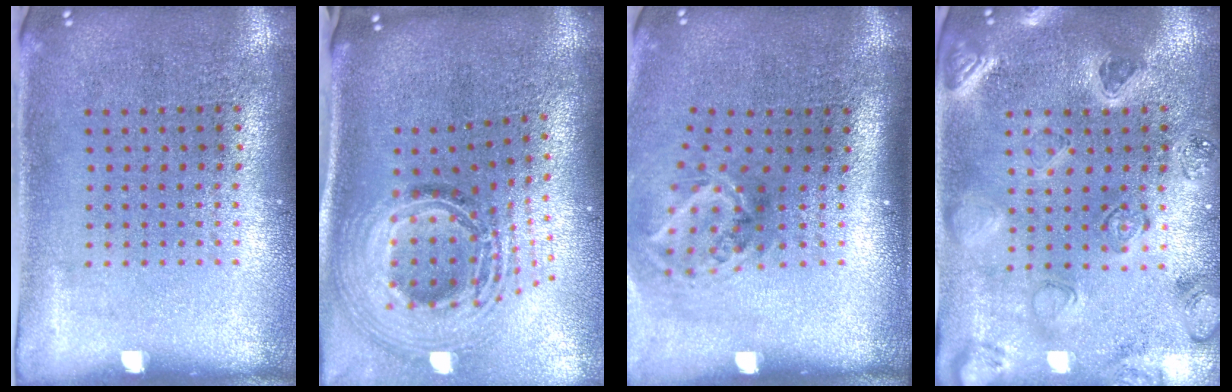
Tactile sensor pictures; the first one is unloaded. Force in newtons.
{"total": 2.6, "press": 1.8, "slide": 1.8}
{"total": 1.9, "press": 1.2, "slide": 1.5}
{"total": 1.4, "press": 1.4, "slide": 0.2}